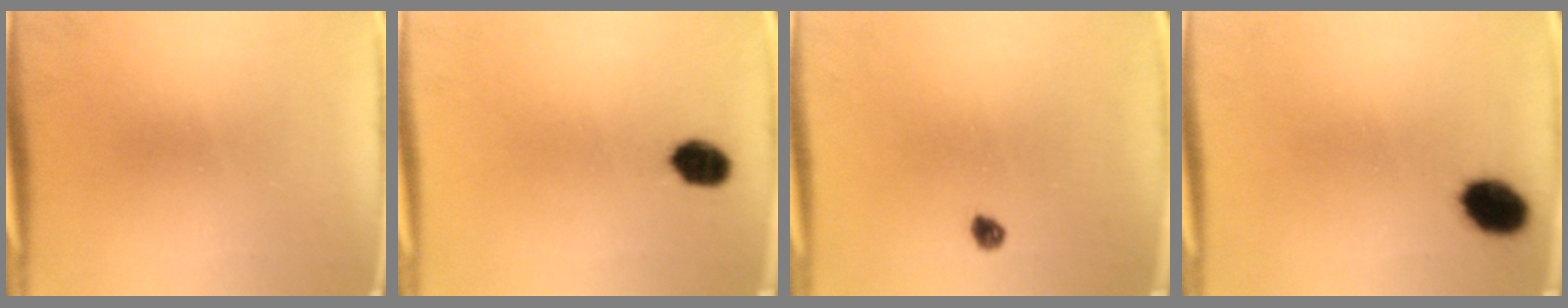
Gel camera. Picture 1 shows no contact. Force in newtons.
{"total": 5.1}
{"total": 1.7}
{"total": 8.0}